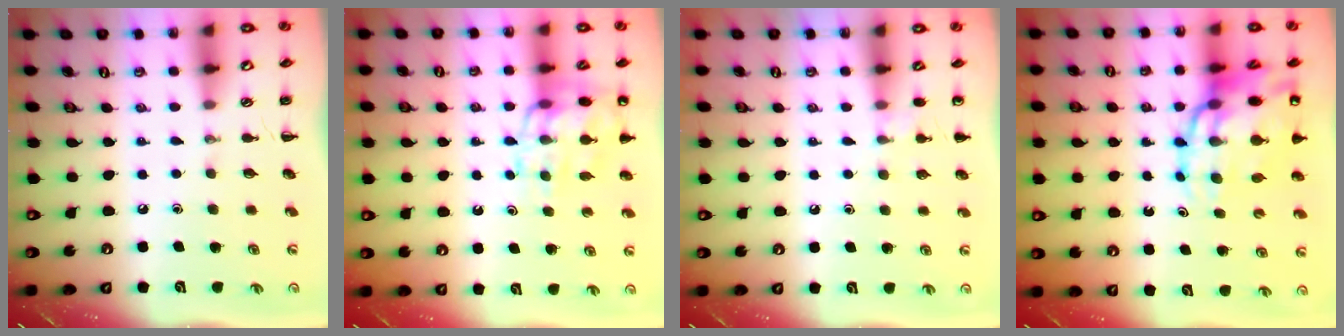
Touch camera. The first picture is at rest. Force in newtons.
{"total": 15.7, "press": 15.4, "slide": 3.0}
{"total": 6.0, "press": 5.7, "slide": 1.9}
{"total": 19.3, "press": 18.7, "slide": 5.0}